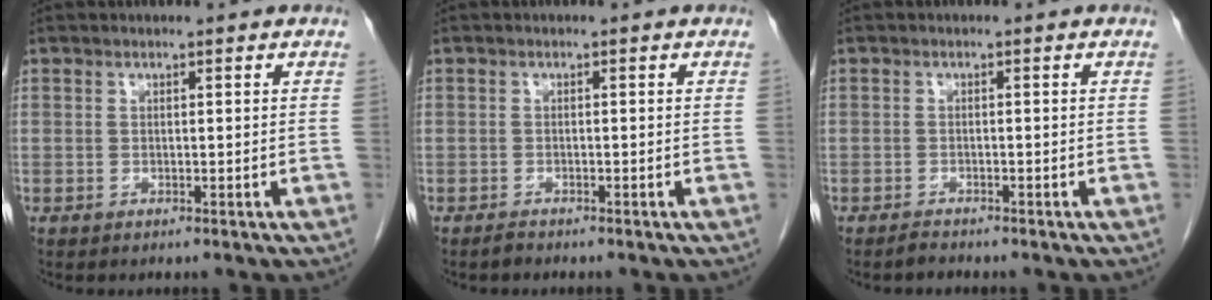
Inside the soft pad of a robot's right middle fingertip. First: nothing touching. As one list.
[{"total": 0.8, "force": [-0.8, 0.1, 0.2], "torque": [-0.007, -0.001, -0.014]}, {"total": 1.1, "force": [-1.0, 0.2, 0.1], "torque": [-0.006, -0.002, -0.017]}]